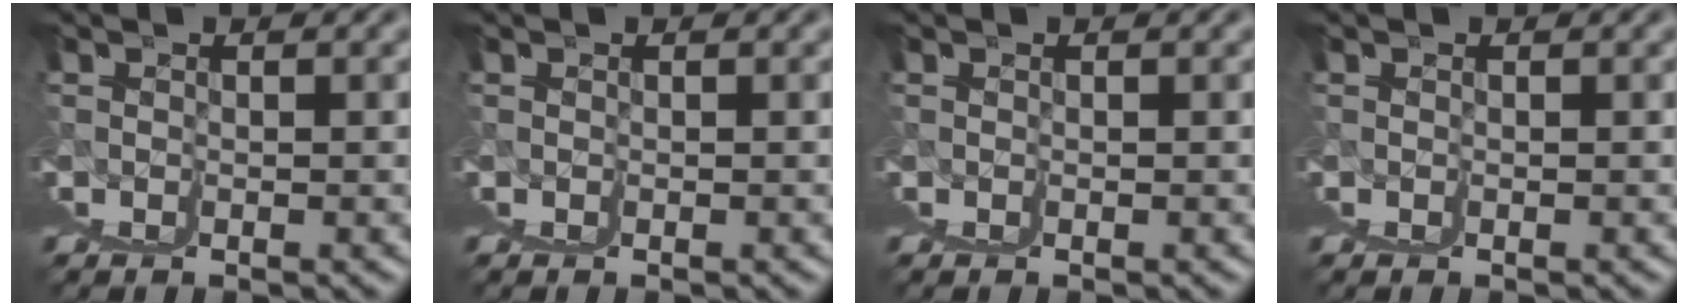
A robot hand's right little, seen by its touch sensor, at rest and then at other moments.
{"total": 0.0}
{"total": 0.0}
{"total": 0.0}